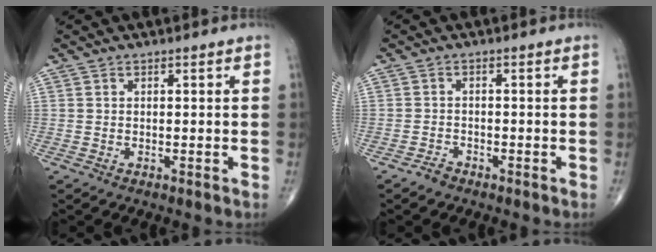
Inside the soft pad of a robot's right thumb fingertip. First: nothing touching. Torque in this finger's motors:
{"motor_torque": [0.31, -0.12, -0.10, -0.25, -0.03]}